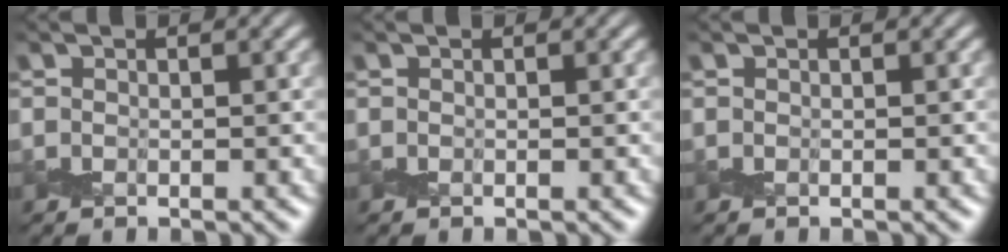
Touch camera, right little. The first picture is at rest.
{"total": 0.0}
{"total": 0.0}